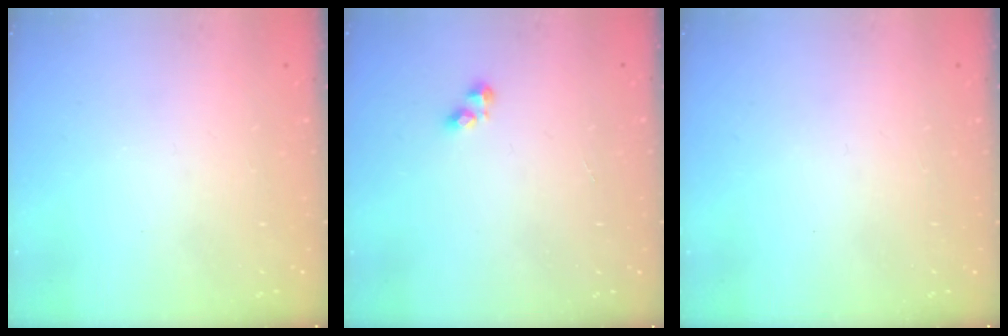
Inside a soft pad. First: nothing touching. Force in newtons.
{"total": 2.4, "press": 2.4, "slide": 0.3}
{"total": 0.0}